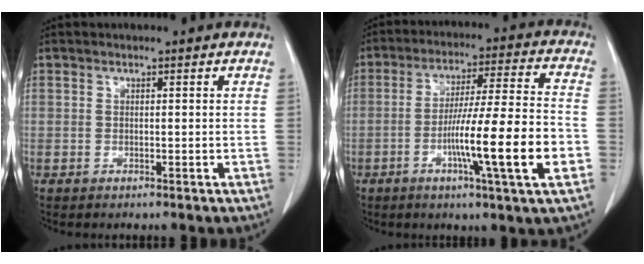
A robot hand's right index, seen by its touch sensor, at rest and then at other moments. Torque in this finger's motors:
{"motor_torque": [1.74, -0.40, 0.65, 0.21]}